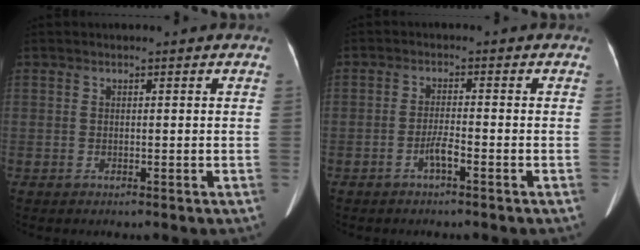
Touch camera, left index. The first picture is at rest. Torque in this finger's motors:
{"motor_torque": [0.01, 0.00, 0.04, 0.01]}